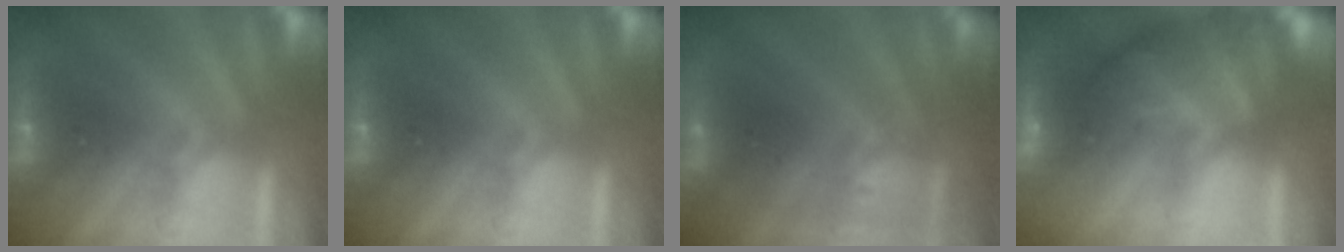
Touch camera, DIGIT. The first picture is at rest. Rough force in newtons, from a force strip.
{"total": 0.0}
{"total": 2.9}
{"total": 7.1}